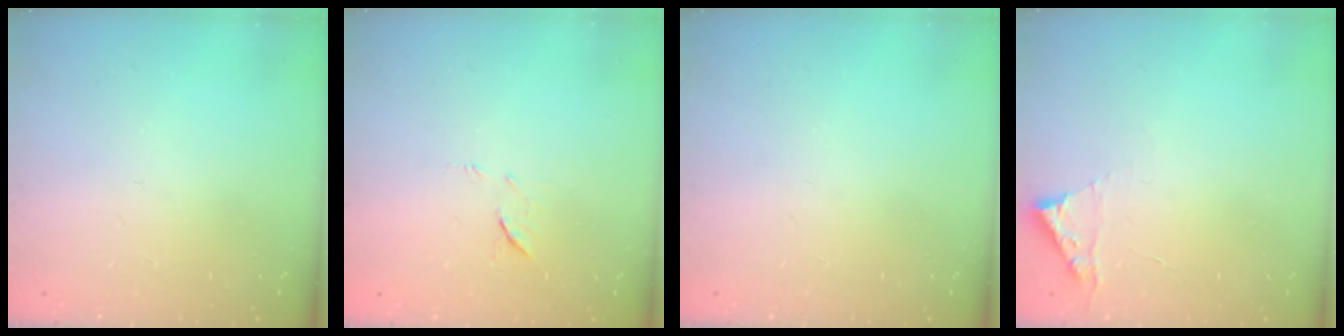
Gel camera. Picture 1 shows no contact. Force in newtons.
{"total": 6.7, "press": 6.6, "slide": 1.1}
{"total": 0.0}
{"total": 2.8, "press": 2.8, "slide": 0.3}